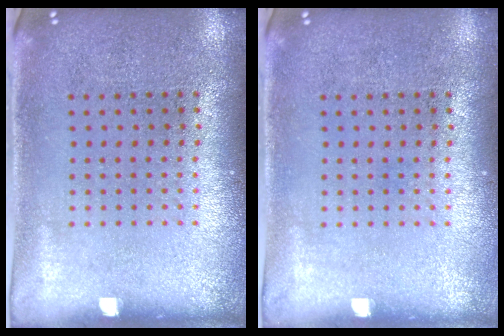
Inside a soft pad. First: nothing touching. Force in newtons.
{"total": 0.0}